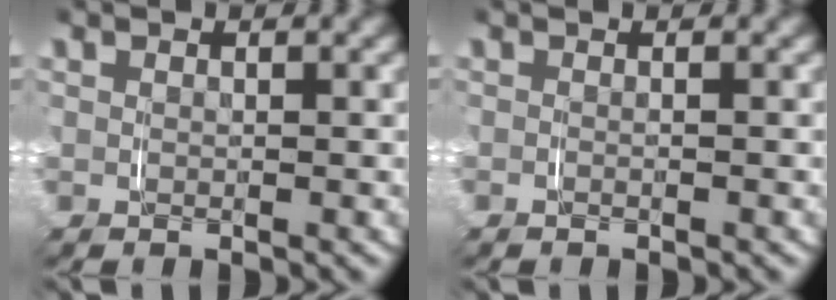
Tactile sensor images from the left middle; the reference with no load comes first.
{"total": 0.7, "force": [-0.3, -0.6, -0.2], "torque": [0.007, 0.001, -0.009]}